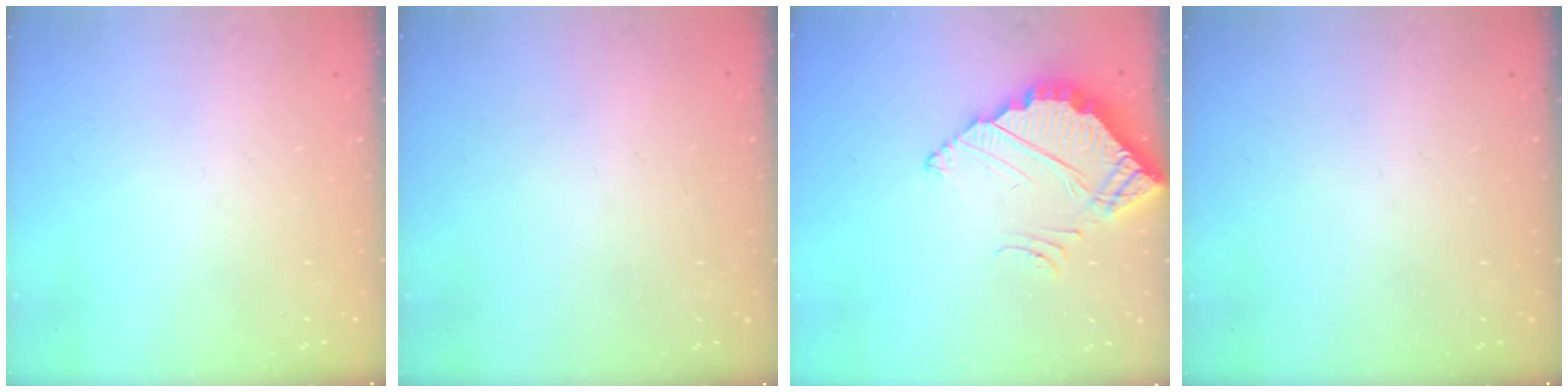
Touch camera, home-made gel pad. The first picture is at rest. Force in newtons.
{"total": 2.1, "press": 2.1, "slide": 0.1}
{"total": 4.0, "press": 4.0, "slide": 0.3}
{"total": 0.0}